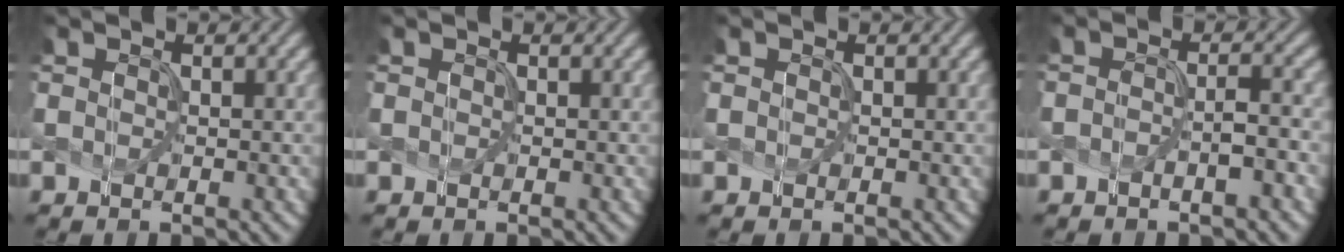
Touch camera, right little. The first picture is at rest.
{"total": 0.0}
{"total": 0.0}
{"total": 1.7, "force": [-0.7, 0.4, 1.5], "torque": [-0.024, 0.002, -0.017]}